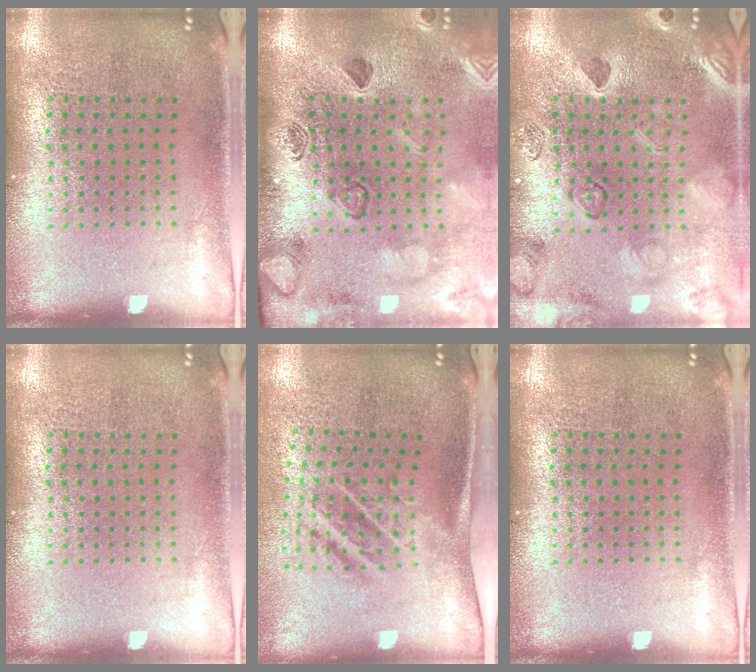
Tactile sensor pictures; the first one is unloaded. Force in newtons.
{"total": 2.7, "press": 2.5, "slide": 1.0}
{"total": 2.5, "press": 2.4, "slide": 0.5}
{"total": 0.0}
{"total": 1.9, "press": 1.2, "slide": 1.5}
{"total": 0.0}